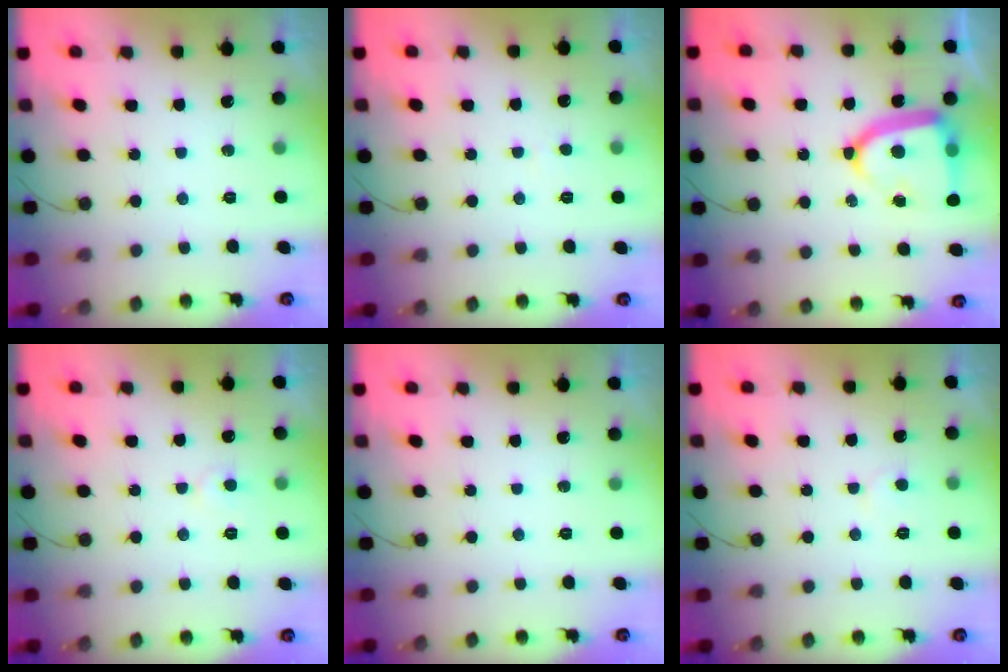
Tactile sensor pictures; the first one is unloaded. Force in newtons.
{"total": 1.7, "press": 1.7, "slide": 0.1}
{"total": 14.0, "press": 13.9, "slide": 1.4}
{"total": 3.4, "press": 3.4, "slide": 0.3}
{"total": 0.0}
{"total": 2.8, "press": 2.8, "slide": 0.1}